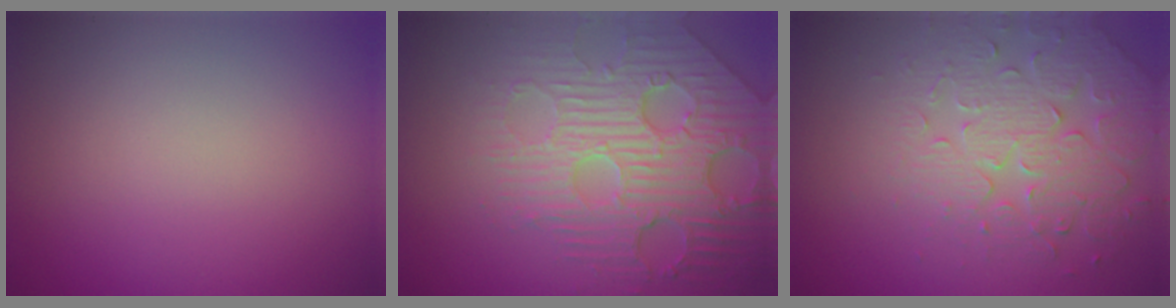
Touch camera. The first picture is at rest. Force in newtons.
{"total": 7.1, "press": 5.4, "slide": 4.7}
{"total": 4.1, "press": 3.9, "slide": 1.3}